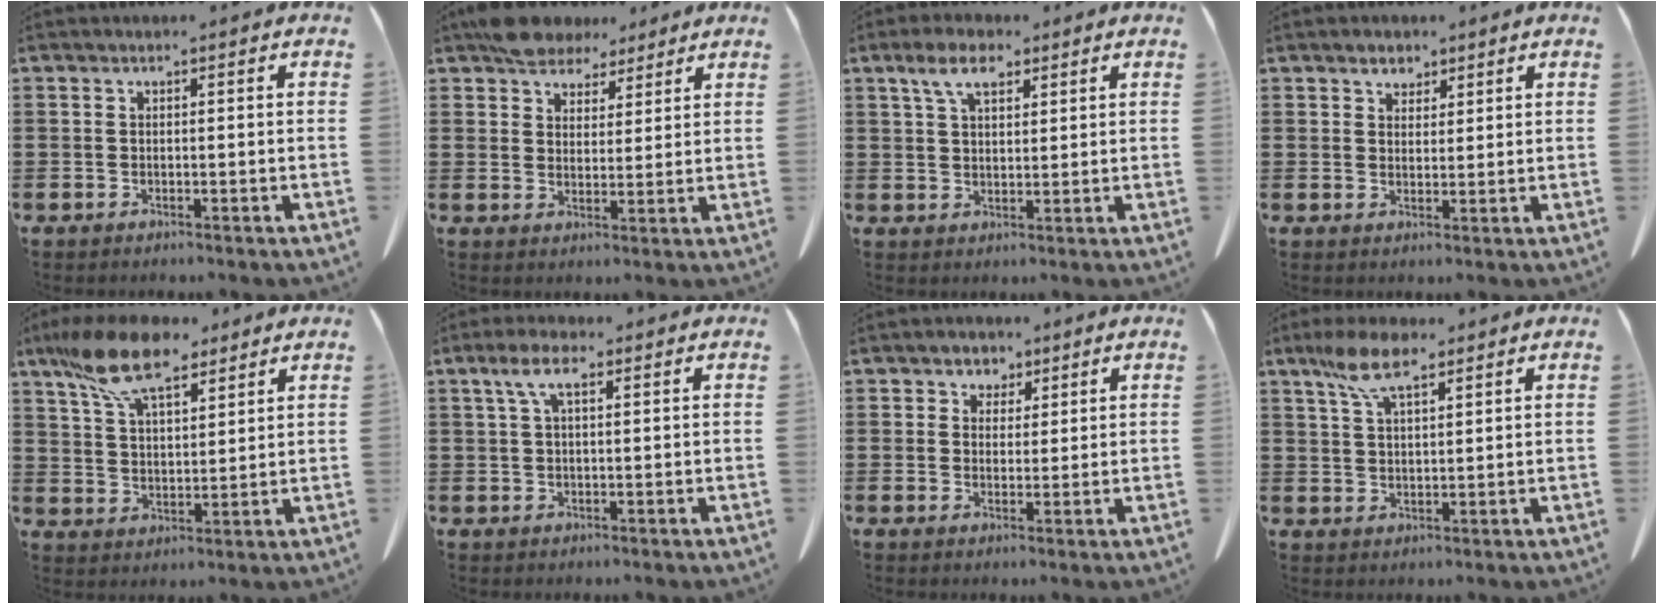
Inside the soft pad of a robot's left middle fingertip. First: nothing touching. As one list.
[{"total": 5.9, "force": [5.2, 2.5, 1.1], "torque": [-0.042, -0.005, 0.103]}, {"total": 5.6, "force": [3.5, 2.3, 3.7], "torque": [-0.084, 0.007, 0.064]}, {"total": 2.2, "force": [1.9, 1.2, 0.3], "torque": [-0.012, 0.005, 0.037]}, {"total": 11.9, "force": [8.7, 4.3, 7.0], "torque": [-0.159, -0.010, 0.164]}, {"total": 4.8, "force": [2.3, 1.5, 4.0], "torque": [-0.087, 0.006, 0.040]}, {"total": 2.9, "force": [2.1, 2.1, 0.0], "torque": [-0.007, 0.005, 0.038]}, {"total": 7.0, "force": [4.6, 2.2, 4.8], "torque": [-0.106, 0.003, 0.084]}]